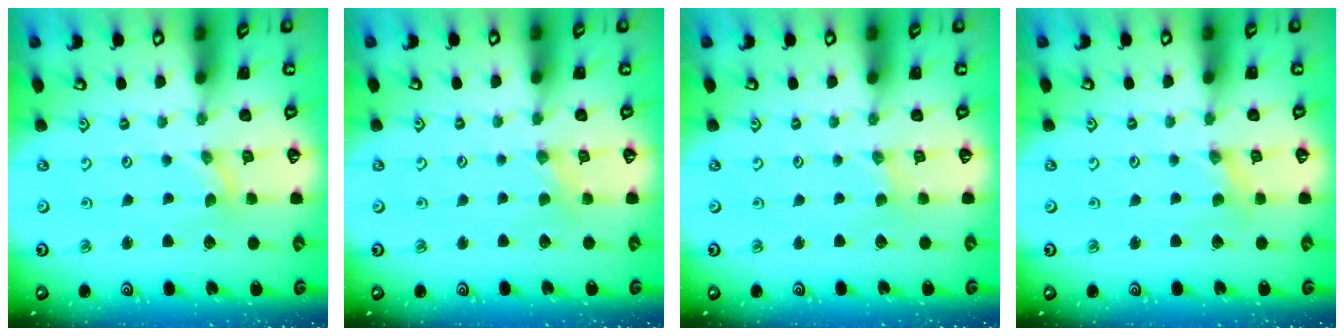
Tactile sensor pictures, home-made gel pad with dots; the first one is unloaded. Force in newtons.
{"total": 2.4, "press": 2.4, "slide": 0.4}
{"total": 0.0}
{"total": 0.0}